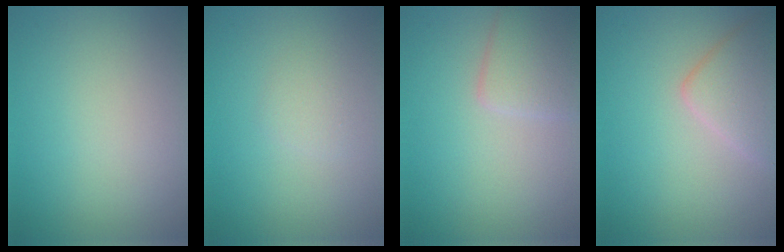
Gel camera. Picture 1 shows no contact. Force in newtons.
{"total": 0.9, "press": 0.9, "slide": 0.0}
{"total": 2.9, "press": 2.9, "slide": 0.2}
{"total": 3.5, "press": 3.5, "slide": 0.1}